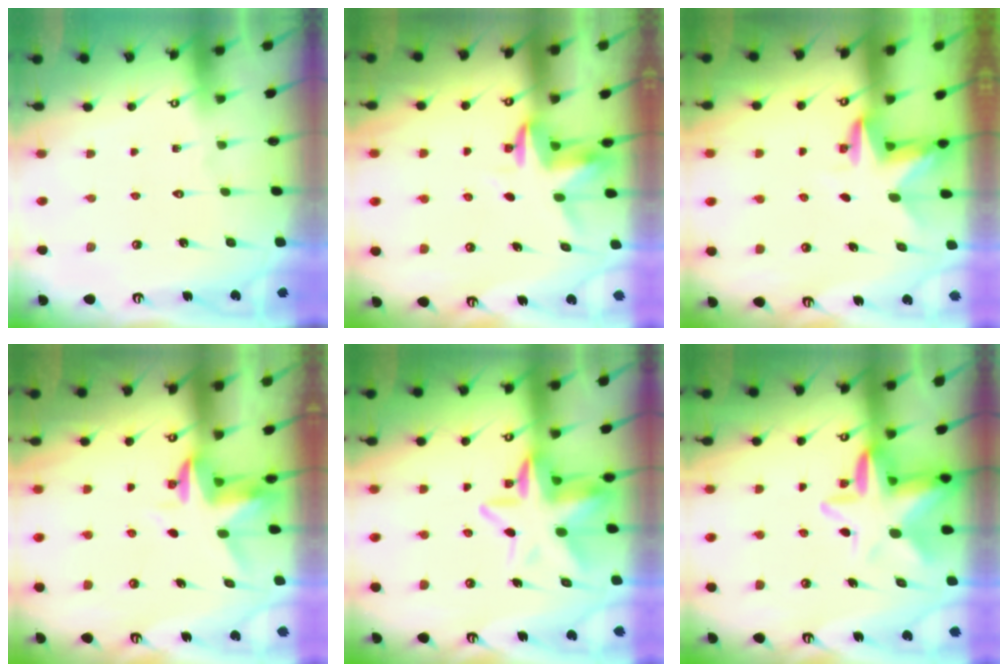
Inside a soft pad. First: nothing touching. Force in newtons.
{"total": 3.4, "press": 3.4, "slide": 0.2}
{"total": 3.4, "press": 3.4, "slide": 0.1}
{"total": 3.2, "press": 3.2, "slide": 0.4}
{"total": 11.3, "press": 11.0, "slide": 2.9}
{"total": 7.8, "press": 7.7, "slide": 1.3}